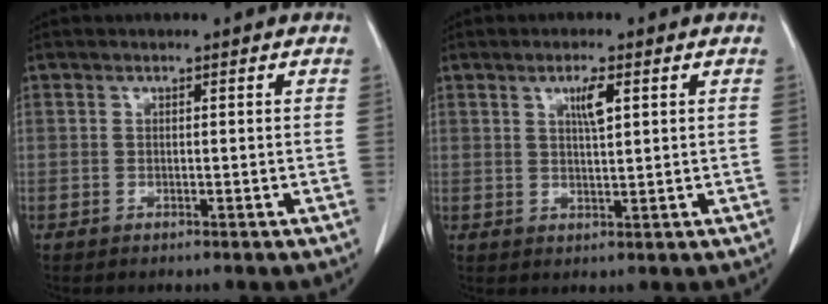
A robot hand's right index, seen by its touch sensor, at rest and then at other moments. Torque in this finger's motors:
{"motor_torque": [0.16, 0.02, 0.03, 0.02]}